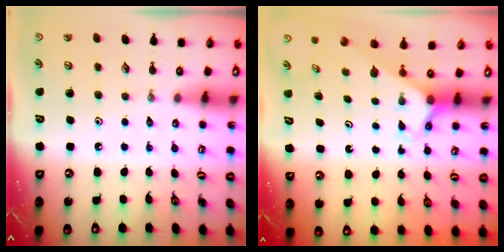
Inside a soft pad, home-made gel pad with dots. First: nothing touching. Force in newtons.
{"total": 2.4, "press": 2.4, "slide": 0.2}